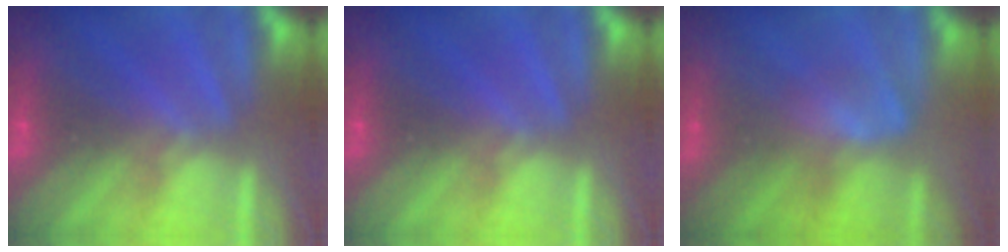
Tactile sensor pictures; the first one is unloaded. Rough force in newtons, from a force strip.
{"total": 0.0}
{"total": 2.5}